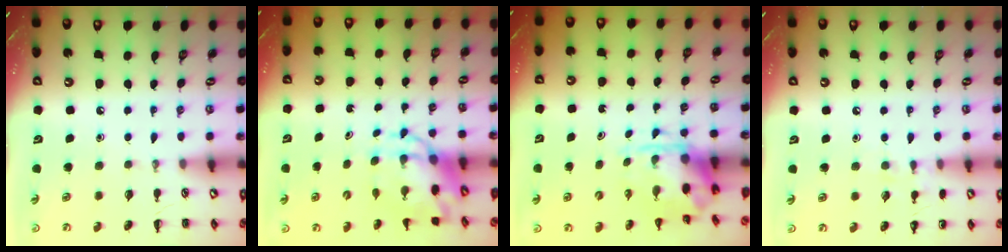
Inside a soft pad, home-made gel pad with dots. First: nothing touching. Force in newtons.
{"total": 6.8, "press": 6.5, "slide": 2.1}
{"total": 3.7, "press": 3.6, "slide": 0.9}
{"total": 6.7, "press": 6.3, "slide": 2.1}